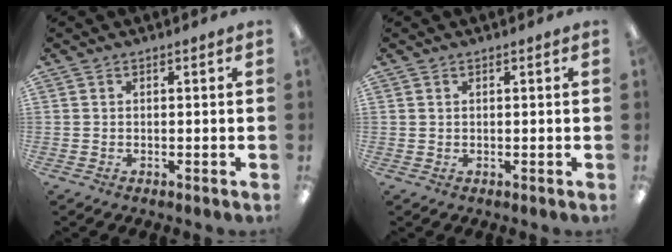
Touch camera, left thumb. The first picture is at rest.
{"total": 0.6, "force": [0.4, 0.5, 0.0], "torque": [-0.001, 0.003, 0.007]}